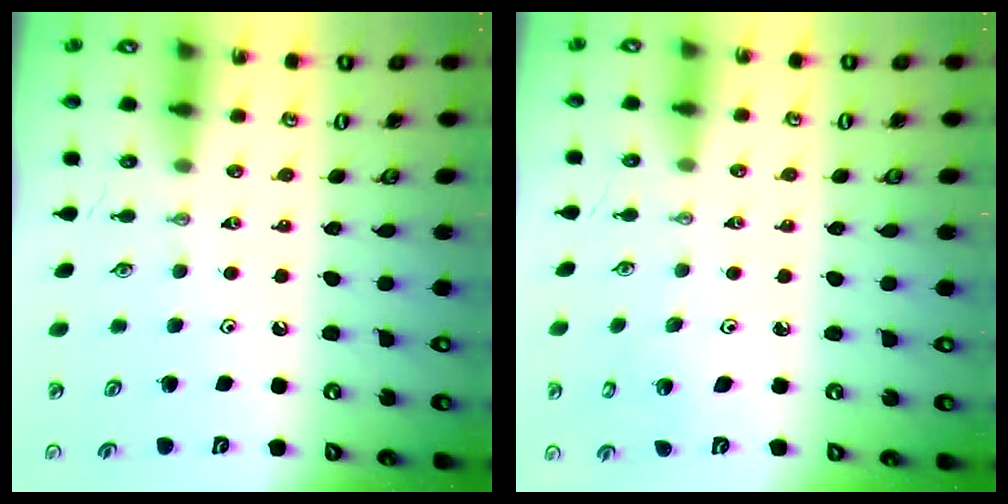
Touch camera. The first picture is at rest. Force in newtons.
{"total": 2.0, "press": 2.0, "slide": 0.1}